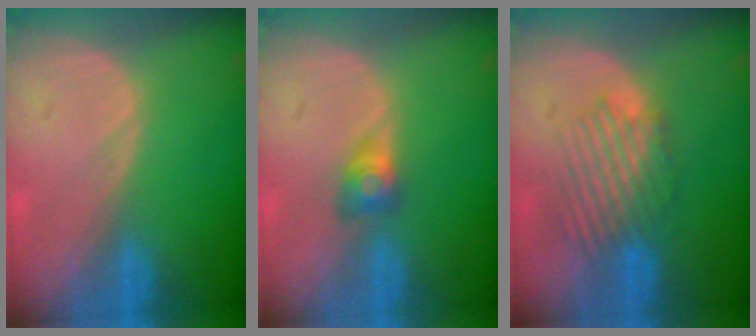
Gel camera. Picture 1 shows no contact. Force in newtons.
{"total": 2.9, "press": 2.4, "slide": 1.5}
{"total": 5.9, "press": 5.7, "slide": 1.6}